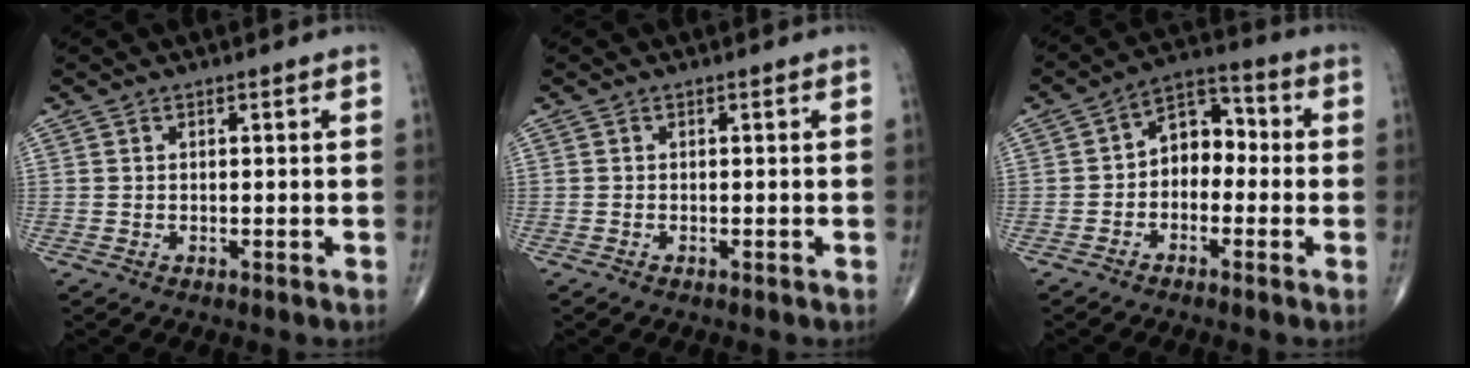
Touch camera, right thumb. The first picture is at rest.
{"total": 0.0}
{"total": 7.8, "force": [-1.0, 5.6, 5.3], "torque": [-0.050, 0.038, -0.037]}